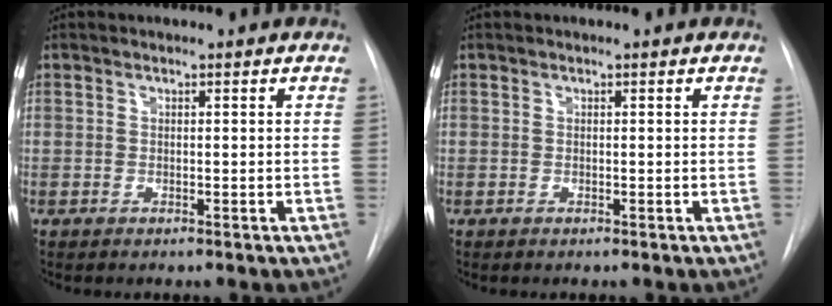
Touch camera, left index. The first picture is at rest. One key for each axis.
{"total": 0.0}